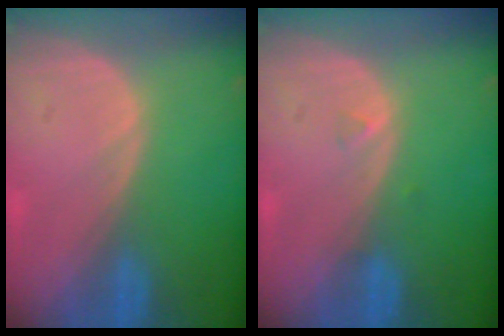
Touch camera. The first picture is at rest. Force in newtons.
{"total": 0.7, "press": 0.7, "slide": 0.2}